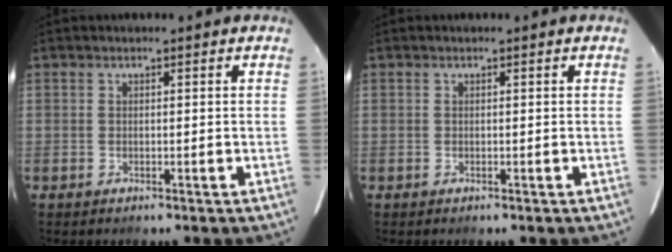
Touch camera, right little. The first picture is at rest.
{"total": 0.0}